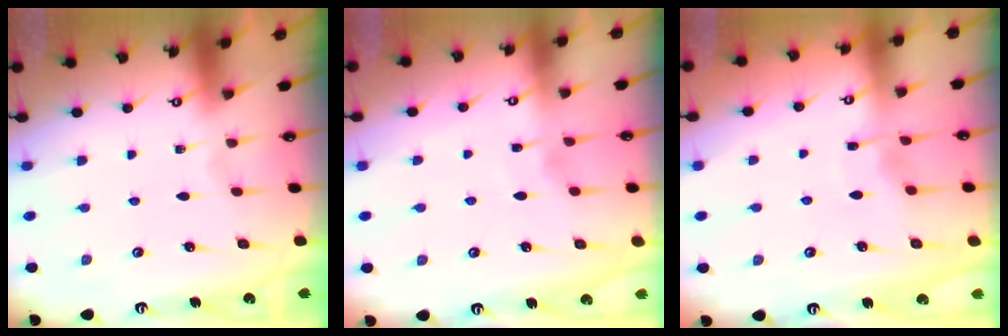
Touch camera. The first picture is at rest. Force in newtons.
{"total": 2.6, "press": 2.5, "slide": 0.2}
{"total": 4.6, "press": 4.6, "slide": 0.3}